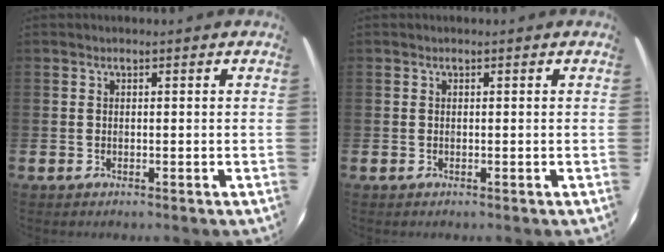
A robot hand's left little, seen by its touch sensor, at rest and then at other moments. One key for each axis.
{"total": 0.0}